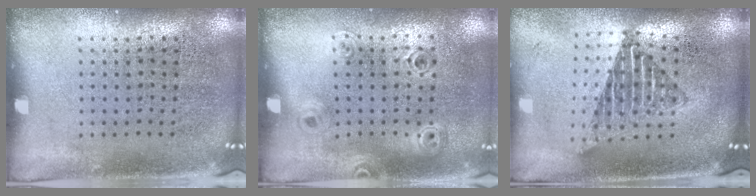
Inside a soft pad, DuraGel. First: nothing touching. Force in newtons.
{"total": 1.0, "press": 0.9, "slide": 0.2}
{"total": 1.6, "press": 1.4, "slide": 0.9}